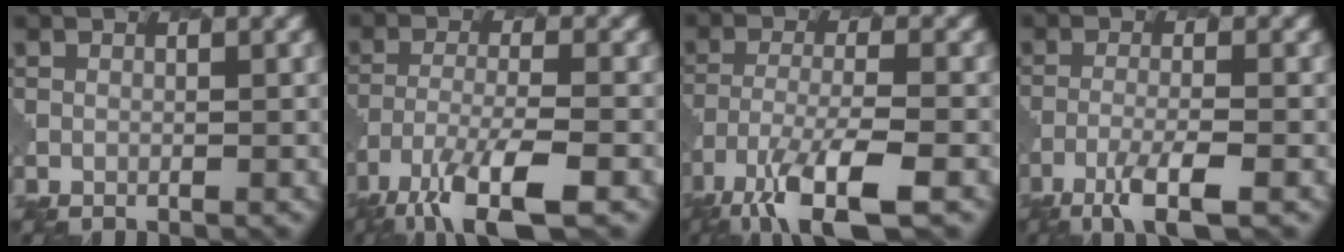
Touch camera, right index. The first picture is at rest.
{"total": 7.9, "force": [-5.1, 2.2, 5.6], "torque": [-0.108, -0.013, -0.094]}
{"total": 8.5, "force": [-5.3, 2.4, 6.2], "torque": [-0.119, -0.014, -0.097]}
{"total": 4.0, "force": [-2.5, 0.7, 3.1], "torque": [-0.061, -0.005, -0.051]}